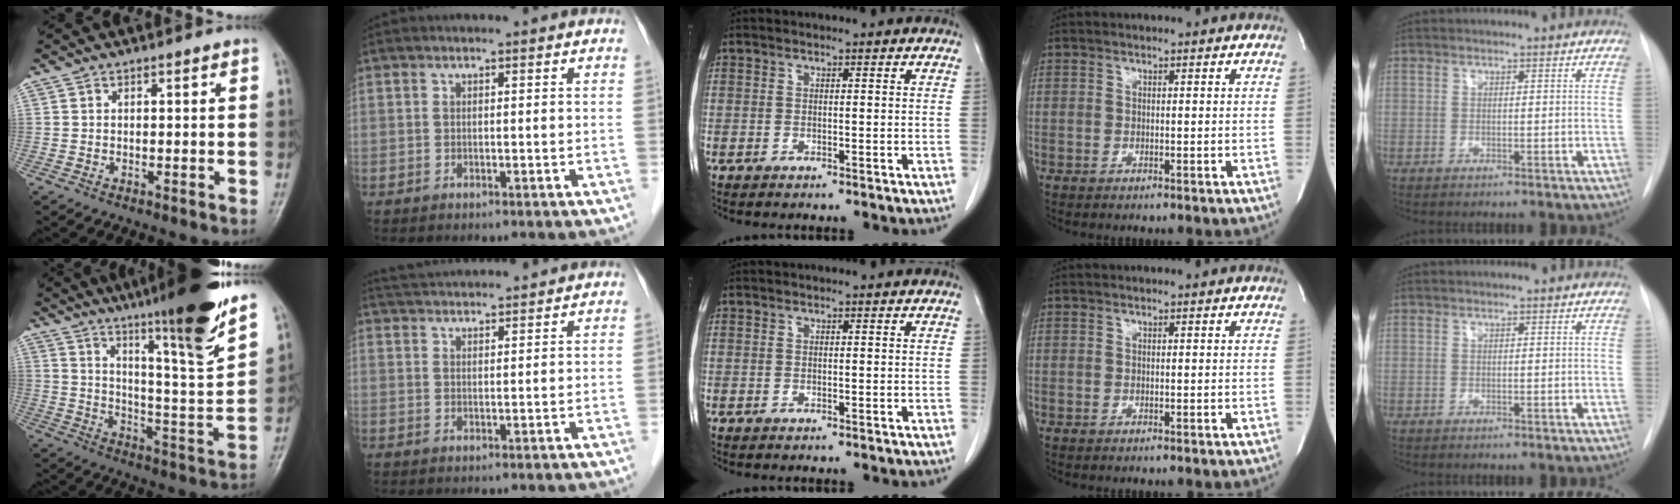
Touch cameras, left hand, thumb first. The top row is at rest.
{"thumb": {"total": 21.9, "force": [15.9, 1.2, 14.9], "torque": [-0.205, -0.079, 0.244]}, "index": {"total": 10.3, "force": [9.9, 0.2, 2.9], "torque": [-0.056, 0.035, 0.148]}}